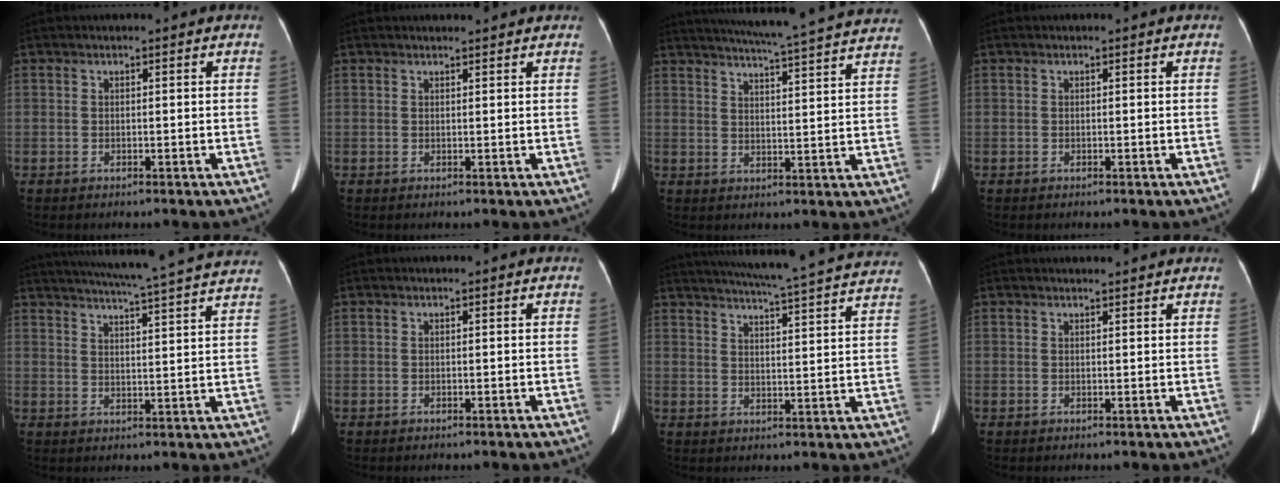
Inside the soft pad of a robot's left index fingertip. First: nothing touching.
{"total": 2.3, "force": [2.2, 0.2, 0.6], "torque": [-0.011, 0.011, 0.029]}
{"total": 23.1, "force": [21.2, 0.2, 9.1], "torque": [-0.148, -0.020, 0.261]}
{"total": 0.0}
{"total": 22.7, "force": [20.7, -0.2, 9.4], "torque": [-0.154, -0.015, 0.258]}
{"total": 0.0}
{"total": 25.4, "force": [23.3, 0.6, 10.0], "torque": [-0.161, -0.033, 0.282]}
{"total": 2.7, "force": [2.6, 0.2, 0.7], "torque": [-0.014, 0.011, 0.033]}